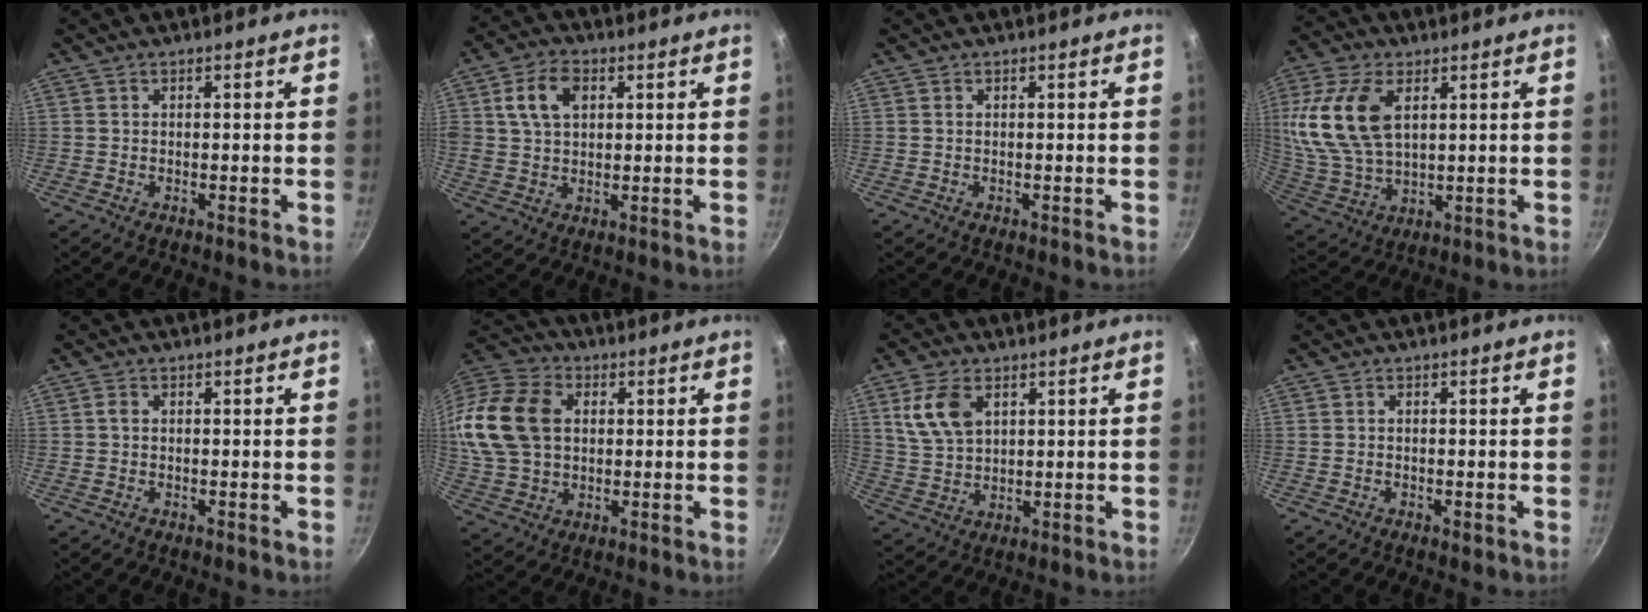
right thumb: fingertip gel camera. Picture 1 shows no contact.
{"total": 8.4, "force": [2.5, 5.6, 5.7], "torque": [-0.095, 0.005, 0.041]}
{"total": 0.0}
{"total": 17.0, "force": [4.9, 9.8, 13.0], "torque": [-0.264, -0.015, 0.102]}
{"total": 0.9, "force": [0.0, 0.6, 0.6], "torque": [-0.012, 0.004, -0.001]}
{"total": 18.3, "force": [2.8, 13.5, 11.9], "torque": [-0.222, 0.018, 0.050]}
{"total": 8.8, "force": [3.5, 5.4, 6.1], "torque": [-0.111, -0.011, 0.073]}
{"total": 0.9, "force": [-0.4, 0.4, 0.7], "torque": [-0.012, 0.001, -0.006]}